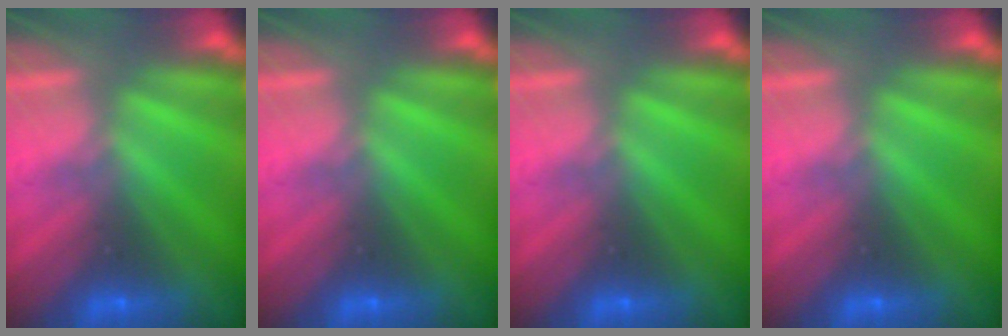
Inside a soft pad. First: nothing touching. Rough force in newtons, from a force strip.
{"total": 0.0}
{"total": 0.0}
{"total": 0.0}